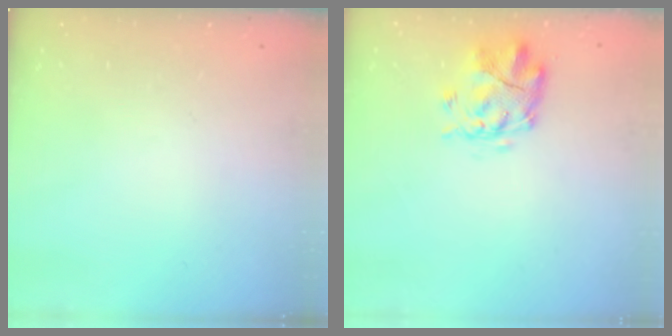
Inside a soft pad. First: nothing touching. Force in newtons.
{"total": 4.0, "press": 3.6, "slide": 1.8}